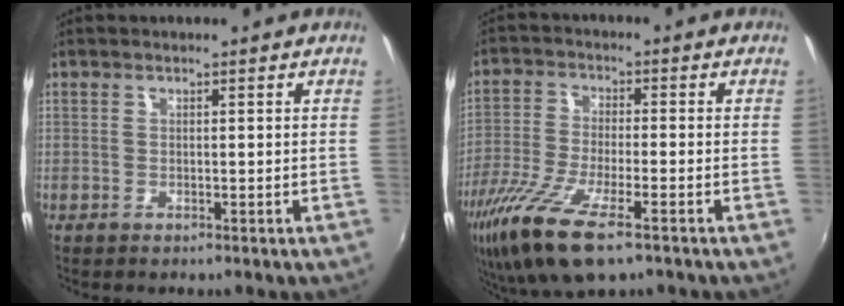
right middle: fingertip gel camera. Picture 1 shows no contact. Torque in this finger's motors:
{"motor_torque": [1.34, -0.80, 0.80, 0.21]}